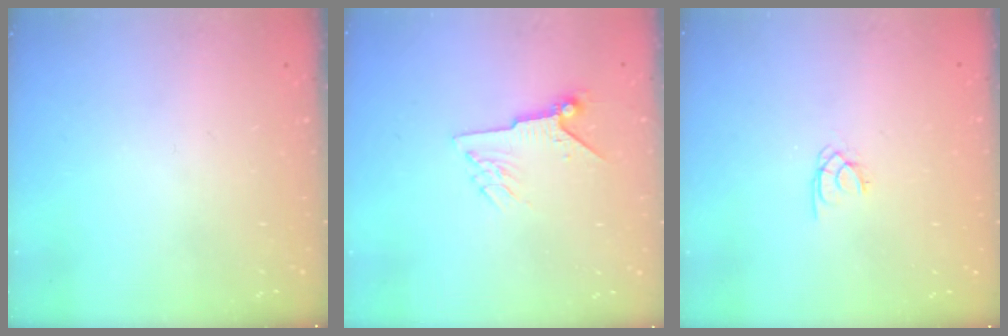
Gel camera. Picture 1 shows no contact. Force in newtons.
{"total": 8.0, "press": 7.9, "slide": 1.2}
{"total": 1.4, "press": 1.4, "slide": 0.3}